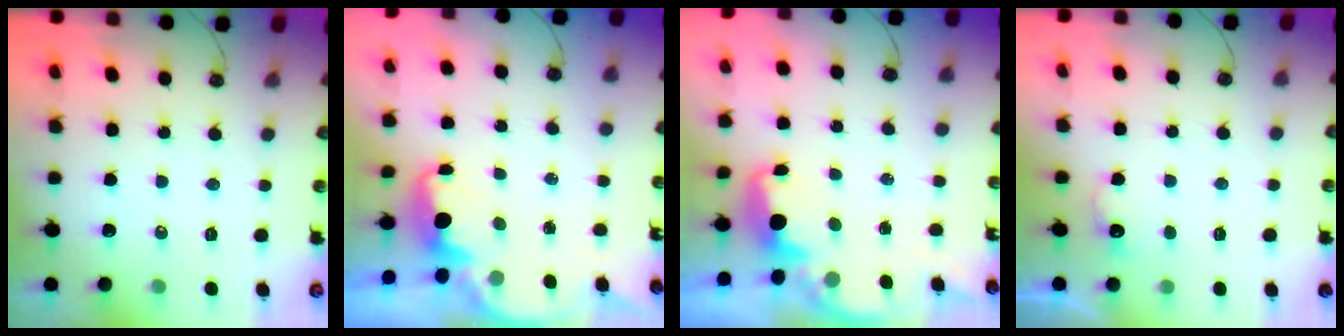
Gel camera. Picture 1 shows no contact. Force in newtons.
{"total": 2.3, "press": 2.3, "slide": 0.4}
{"total": 3.1, "press": 3.0, "slide": 0.7}
{"total": 5.2, "press": 5.0, "slide": 1.2}